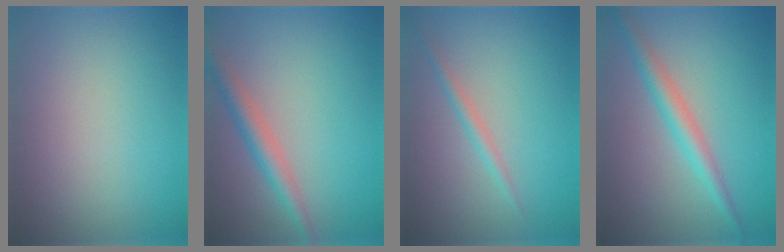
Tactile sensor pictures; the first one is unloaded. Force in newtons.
{"total": 3.0, "press": 3.0, "slide": 0.1}
{"total": 1.4, "press": 1.4, "slide": 0.1}
{"total": 3.0, "press": 3.0, "slide": 0.0}